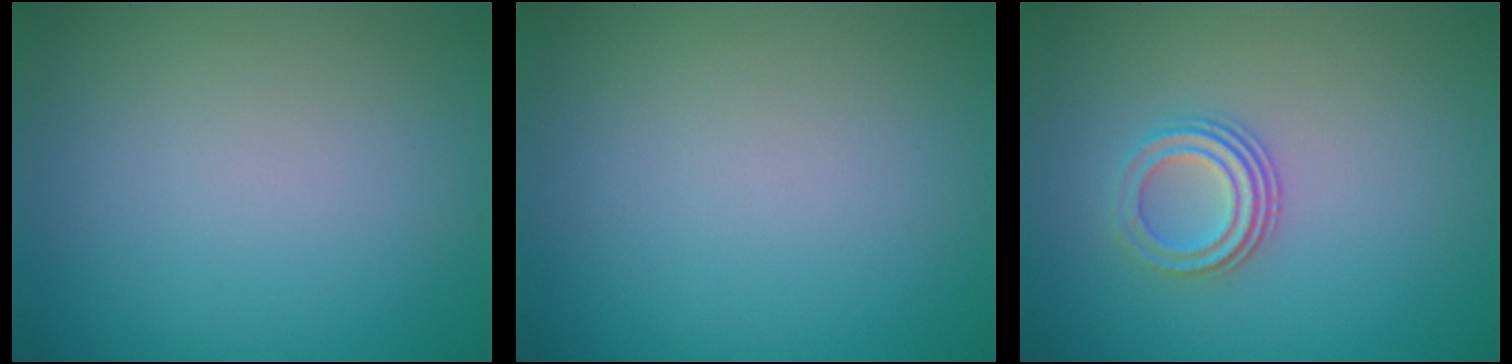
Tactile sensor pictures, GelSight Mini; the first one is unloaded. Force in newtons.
{"total": 0.0}
{"total": 2.8, "press": 2.1, "slide": 1.9}